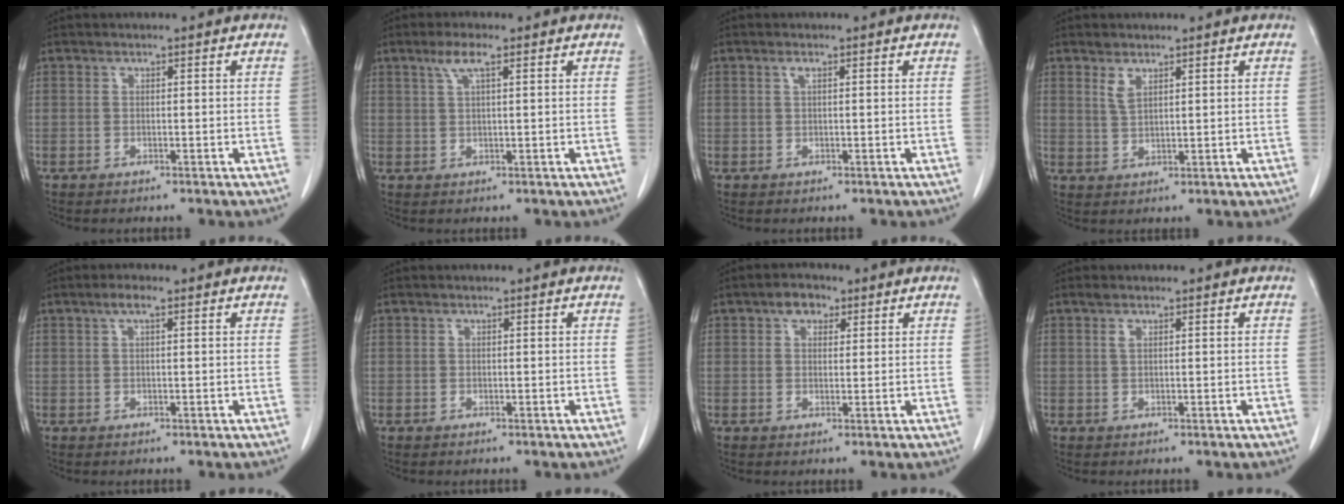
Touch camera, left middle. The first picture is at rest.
{"total": 3.2, "force": [1.8, 0.4, 2.7], "torque": [-0.059, 0.008, 0.036]}
{"total": 0.7, "force": [0.3, 0.1, 0.6], "torque": [-0.014, 0.002, 0.004]}
{"total": 2.4, "force": [1.6, 0.9, 1.5], "torque": [-0.035, -0.001, 0.038]}
{"total": 2.0, "force": [1.0, 0.4, 1.6], "torque": [-0.036, 0.009, 0.018]}
{"total": 0.0}
{"total": 3.1, "force": [1.7, 1.9, 1.7], "torque": [-0.031, 0.013, 0.027]}
{"total": 1.1, "force": [0.6, 0.4, 0.7], "torque": [-0.018, 0.006, 0.013]}